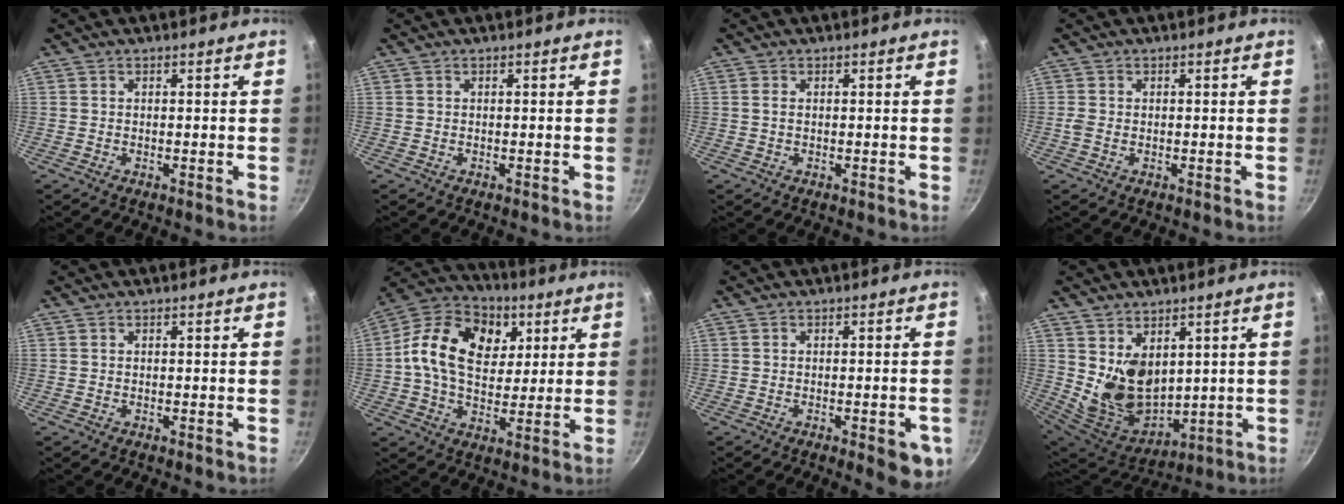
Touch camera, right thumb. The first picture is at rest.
{"total": 0.0}
{"total": 1.0, "force": [0.1, 0.6, 0.8], "torque": [-0.015, 0.002, 0.001]}
{"total": 1.3, "force": [-0.2, 1.0, 0.9], "torque": [-0.021, 0.001, -0.005]}
{"total": 0.0}
{"total": 18.4, "force": [4.5, 13.1, 12.2], "torque": [-0.184, 0.007, 0.060]}
{"total": 6.8, "force": [-2.7, 2.3, 5.8], "torque": [-0.048, 0.009, -0.030]}
{"total": 12.2, "force": [3.2, 8.6, 8.0], "torque": [-0.112, -0.049, 0.084]}